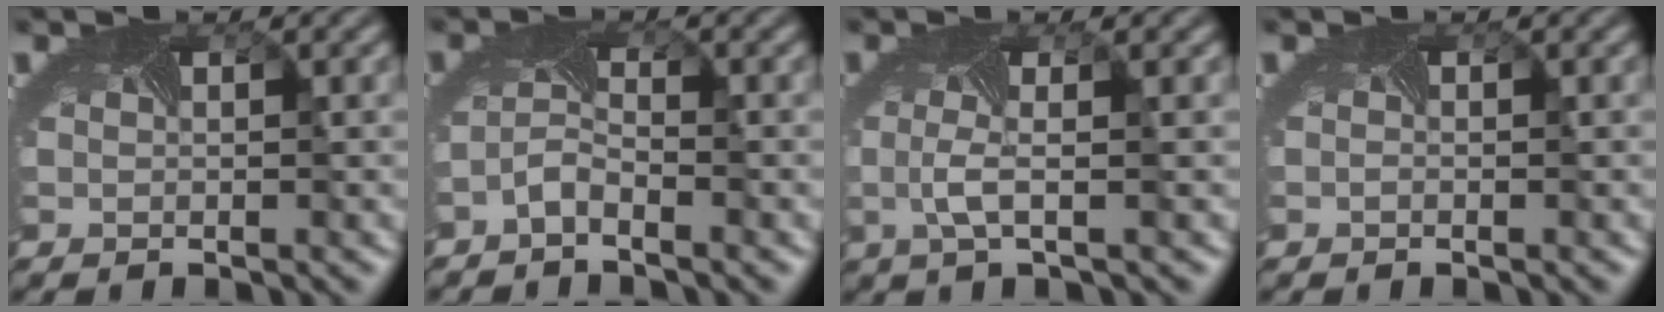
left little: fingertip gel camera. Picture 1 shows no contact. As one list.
[{"total": 1.6, "force": [-1.4, 0.3, 0.7], "torque": [-0.027, 0.001, -0.033]}, {"total": 1.9, "force": [-0.3, 0.1, 1.8], "torque": [-0.050, -0.004, -0.004]}, {"total": 0.0}]